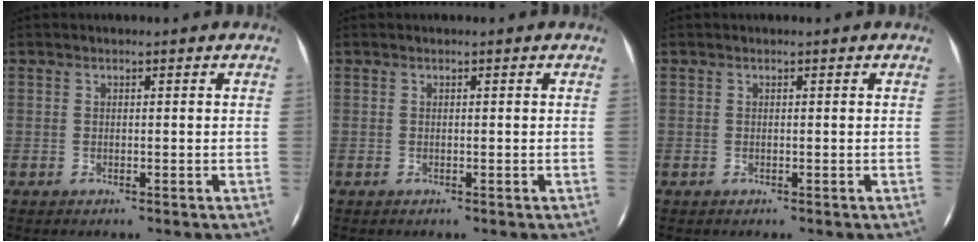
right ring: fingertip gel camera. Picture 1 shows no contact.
{"total": 0.0}
{"total": 0.0}